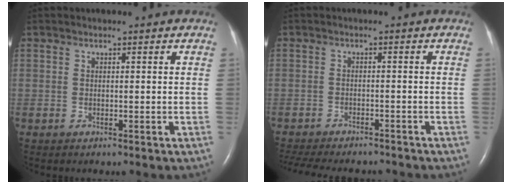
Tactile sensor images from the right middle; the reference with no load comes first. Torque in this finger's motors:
{"motor_torque": [0.47, -0.51, 0.06, 0.02]}